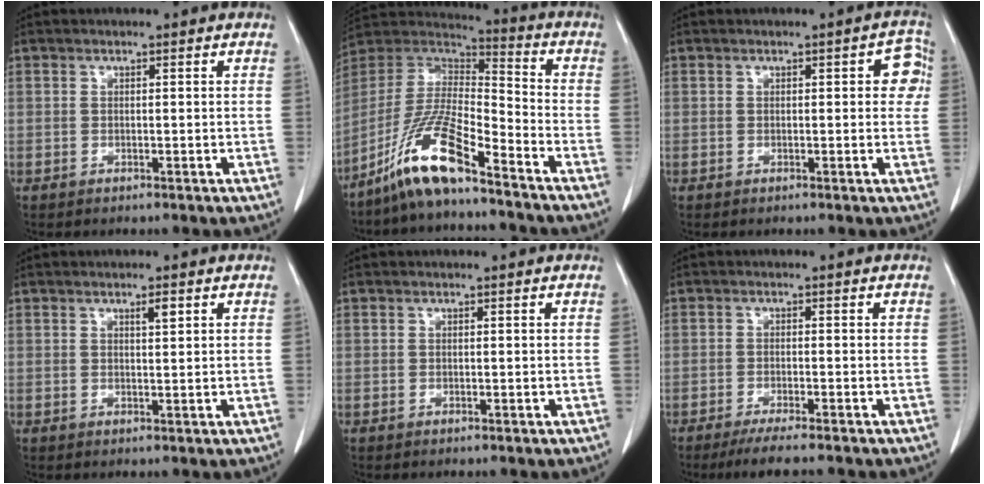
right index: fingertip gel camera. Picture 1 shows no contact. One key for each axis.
{"total": 13.6, "fx": -9.5, "fy": 1.5, "fz": 9.7, "tx": -0.199, "ty": -0.001, "tz": -0.181}
{"total": 3.7, "fx": 0.7, "fy": 1.6, "fz": 3.2, "tx": -0.023, "ty": 0.013, "tz": 0.003}
{"total": 1.5, "fx": 0.8, "fy": 0.2, "fz": 1.2, "tx": -0.022, "ty": -0.003, "tz": 0.013}
{"total": 0.0}
{"total": 5.6, "fx": -4.7, "fy": 0.0, "fz": 3.1, "tx": -0.043, "ty": -0.012, "tz": -0.074}